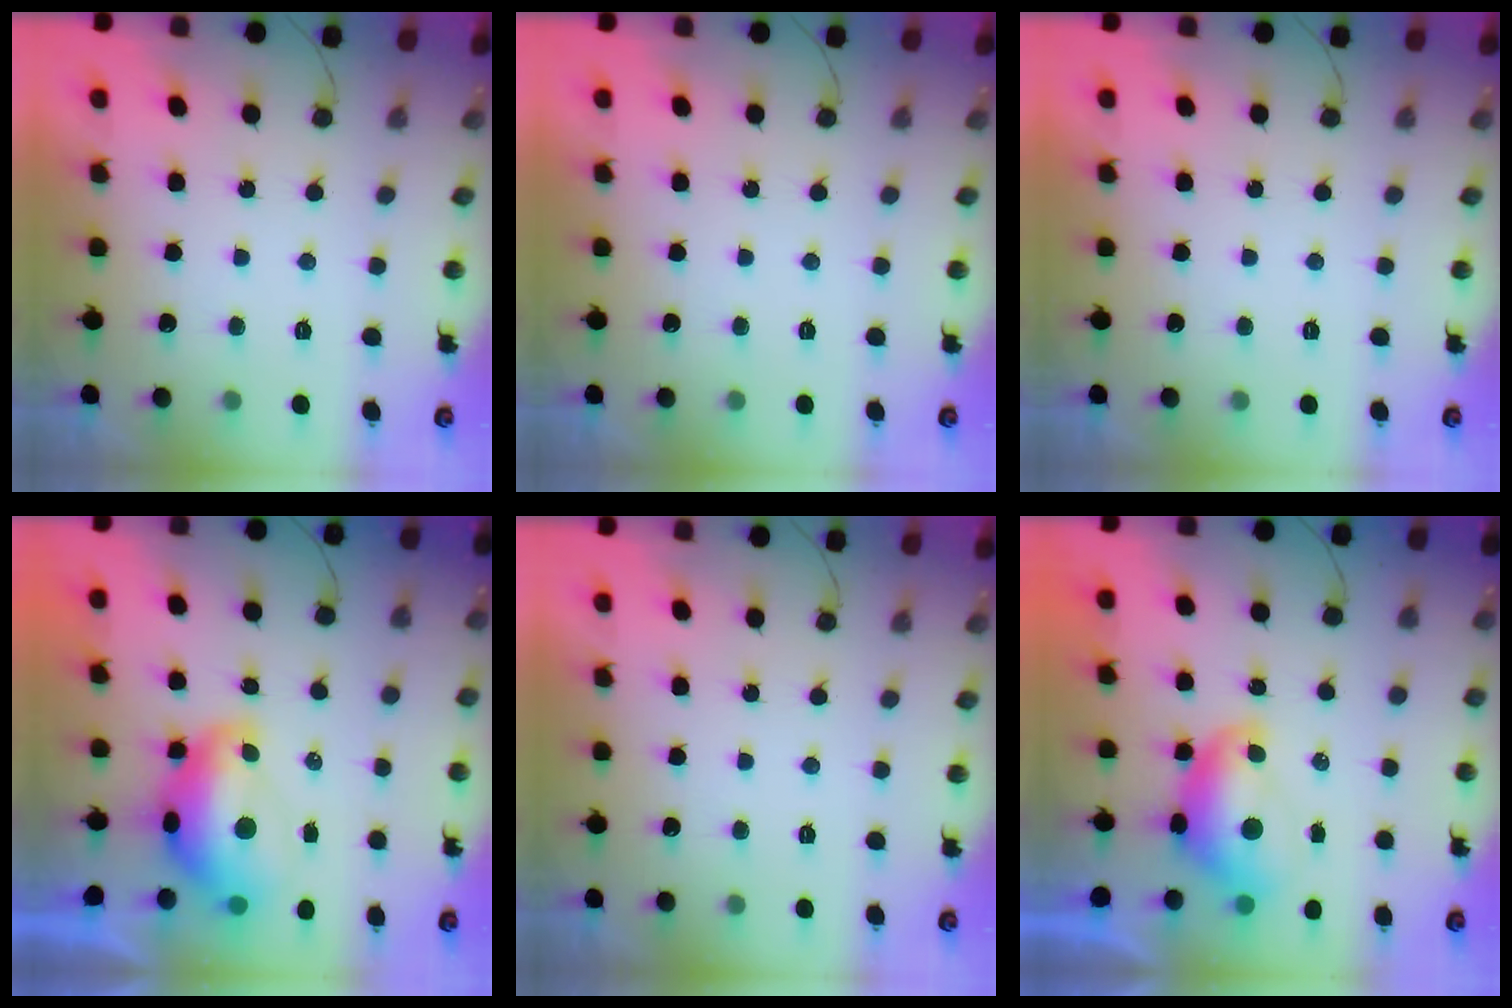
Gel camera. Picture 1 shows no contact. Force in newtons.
{"total": 0.0}
{"total": 0.0}
{"total": 11.5, "press": 11.4, "slide": 1.2}
{"total": 0.0}
{"total": 8.9, "press": 8.9, "slide": 1.0}